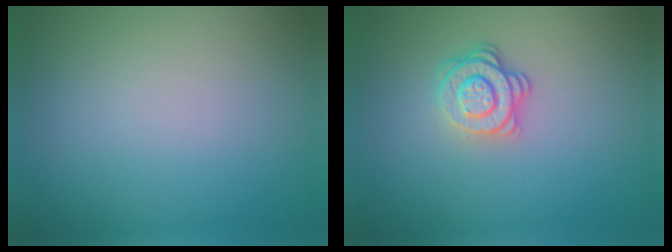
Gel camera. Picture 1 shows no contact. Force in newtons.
{"total": 2.9, "press": 2.5, "slide": 1.6}